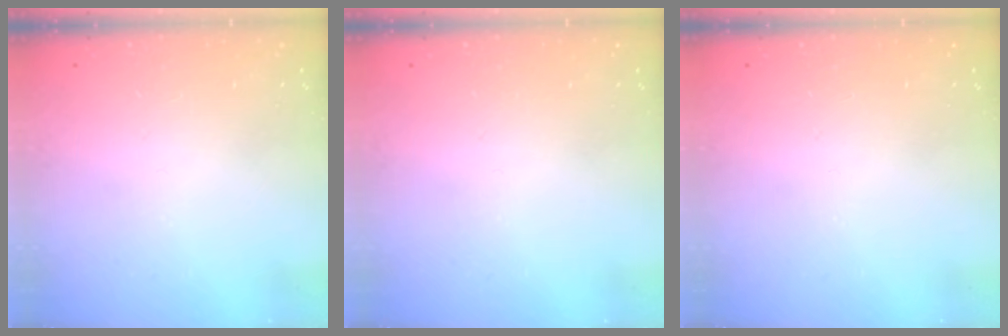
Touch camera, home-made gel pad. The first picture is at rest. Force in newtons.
{"total": 0.0}
{"total": 0.0}